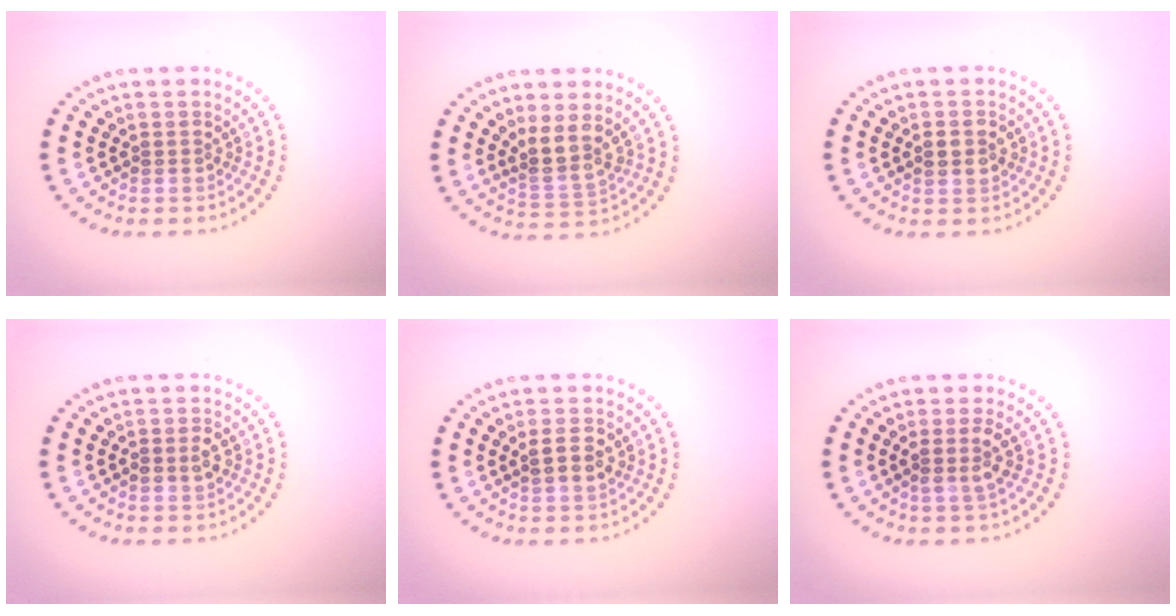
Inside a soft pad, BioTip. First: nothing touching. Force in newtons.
{"total": 3.0, "press": 2.3, "slide": 1.8}
{"total": 2.6, "press": 2.6, "slide": 0.1}
{"total": 1.5, "press": 1.5, "slide": 0.0}
{"total": 2.2, "press": 2.2, "slide": 0.4}
{"total": 1.8, "press": 1.4, "slide": 1.2}